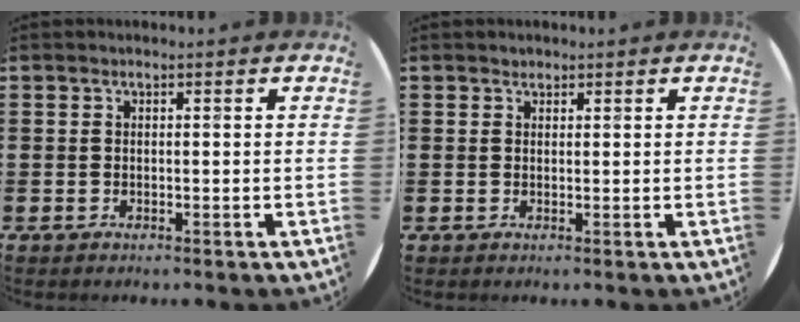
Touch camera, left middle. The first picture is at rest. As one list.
[{"total": 0.7, "force": [0.7, 0.3, -0.1], "torque": [0.001, 0.003, 0.013]}]